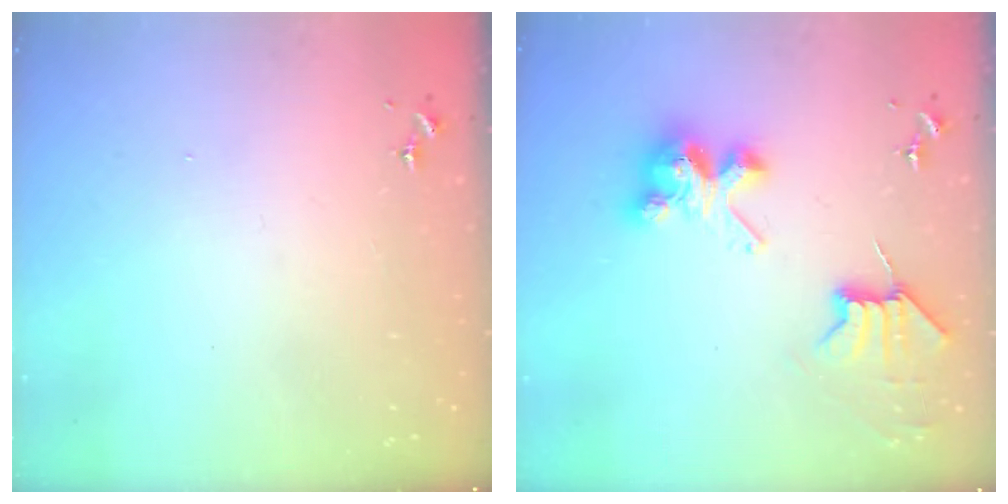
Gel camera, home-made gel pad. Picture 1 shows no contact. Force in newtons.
{"total": 8.1, "press": 8.1, "slide": 0.6}